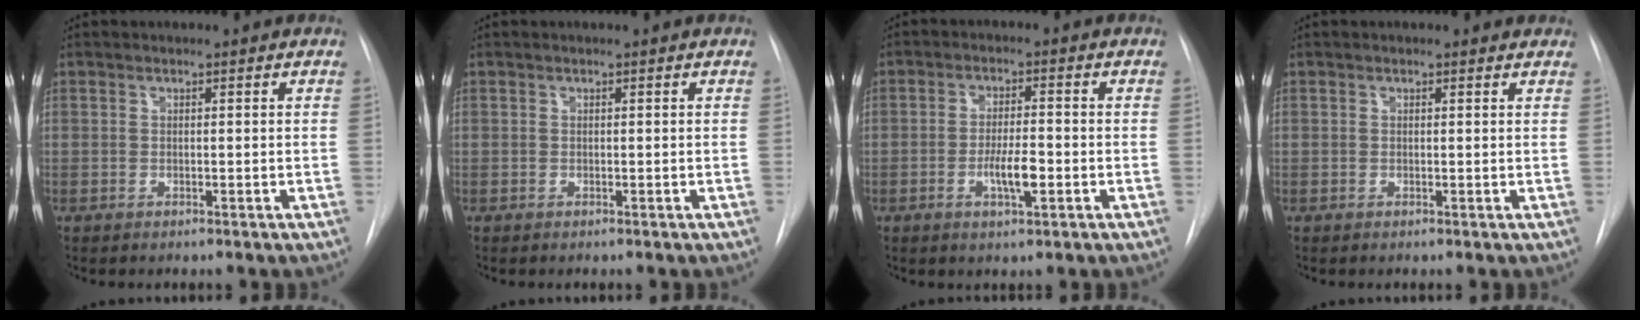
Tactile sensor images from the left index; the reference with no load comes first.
{"total": 0.0}
{"total": 4.8, "force": [-1.6, 1.0, 4.5], "torque": [-0.079, -0.002, -0.025]}
{"total": 1.2, "force": [1.0, 0.6, 0.1], "torque": [-0.003, -0.002, 0.002]}